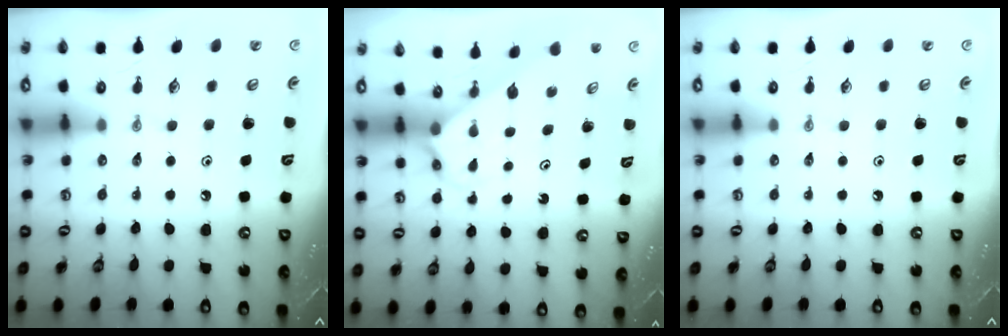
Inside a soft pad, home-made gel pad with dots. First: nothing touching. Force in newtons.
{"total": 2.6, "press": 2.6, "slide": 0.1}
{"total": 0.0}